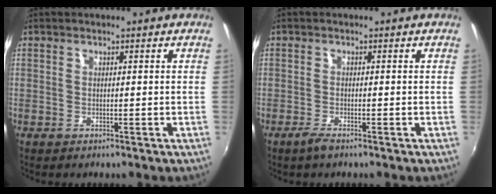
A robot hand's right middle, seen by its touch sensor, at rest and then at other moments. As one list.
[{"total": 2.0, "force": [-1.6, 0.3, 1.3], "torque": [-0.032, -0.004, -0.032]}]